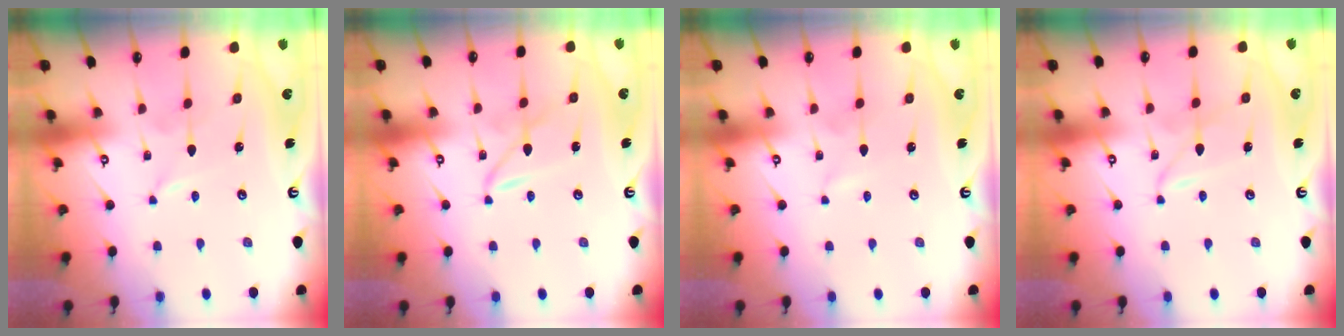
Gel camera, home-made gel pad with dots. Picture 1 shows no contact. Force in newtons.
{"total": 2.5, "press": 2.5, "slide": 0.3}
{"total": 0.6, "press": 0.6, "slide": 0.1}
{"total": 2.3, "press": 2.3, "slide": 0.3}